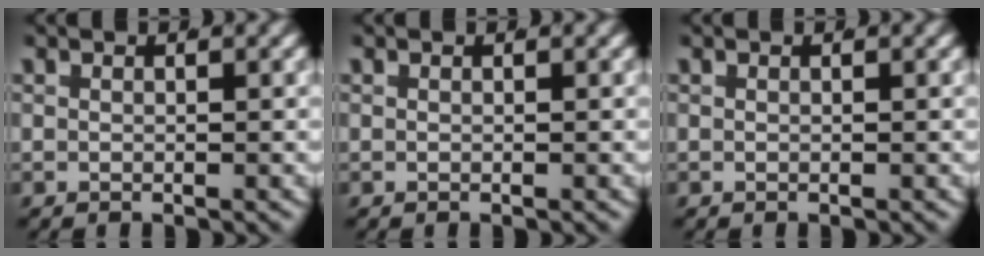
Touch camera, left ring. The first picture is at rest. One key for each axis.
{"total": 0.0}
{"total": 0.0}